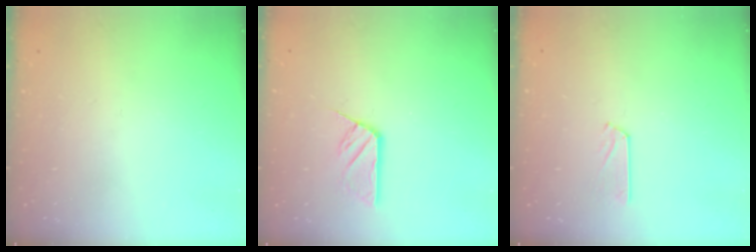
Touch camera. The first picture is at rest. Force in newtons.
{"total": 6.0, "press": 6.0, "slide": 0.5}
{"total": 3.5, "press": 3.5, "slide": 0.4}